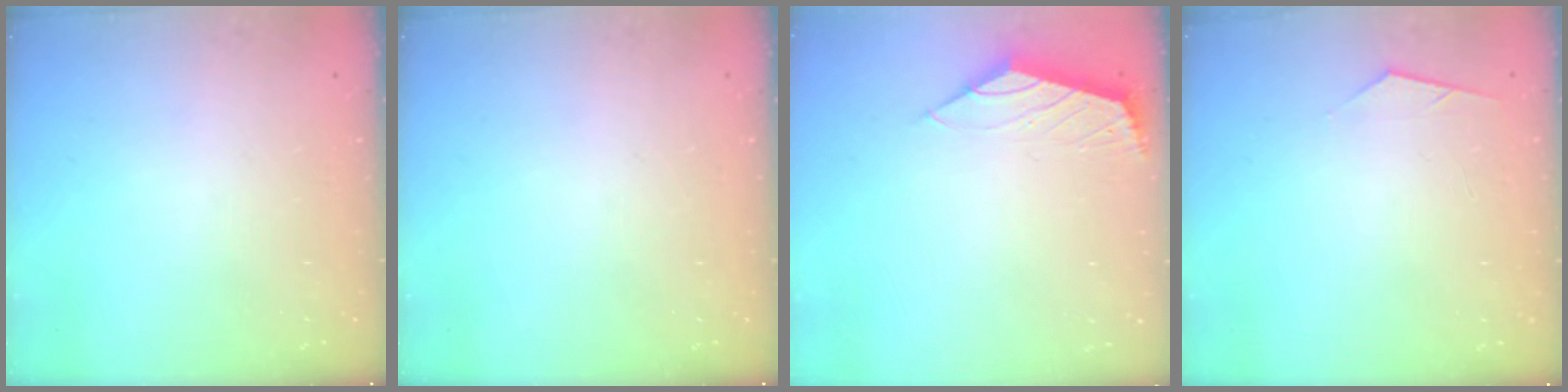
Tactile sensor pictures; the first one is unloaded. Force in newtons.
{"total": 0.0}
{"total": 2.1, "press": 2.0, "slide": 0.6}
{"total": 3.9, "press": 3.9, "slide": 0.6}